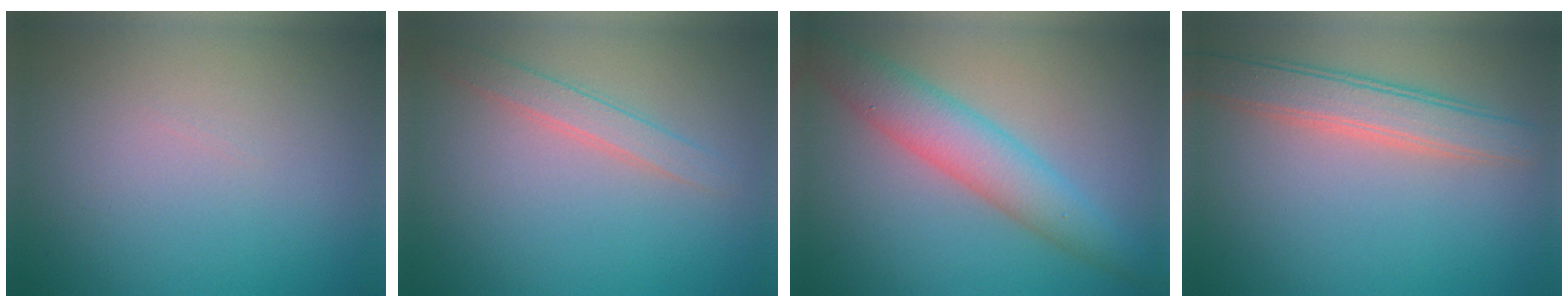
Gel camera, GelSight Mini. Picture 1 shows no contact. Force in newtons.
{"total": 2.1, "press": 2.1, "slide": 0.0}
{"total": 5.2, "press": 5.2, "slide": 0.0}
{"total": 4.1, "press": 4.1, "slide": 0.3}